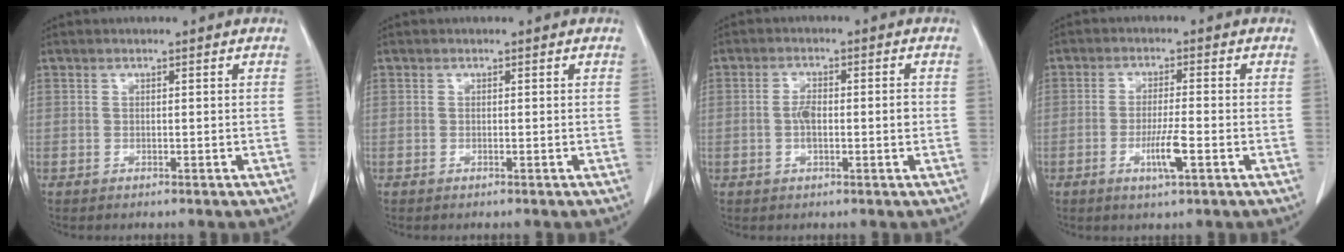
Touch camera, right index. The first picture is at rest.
{"total": 0.0}
{"total": 4.2, "force": [-0.4, 1.4, 4.0], "torque": [-0.081, 0.006, -0.007]}
{"total": 4.9, "force": [-1.9, 0.2, 4.6], "torque": [-0.086, -0.008, -0.034]}